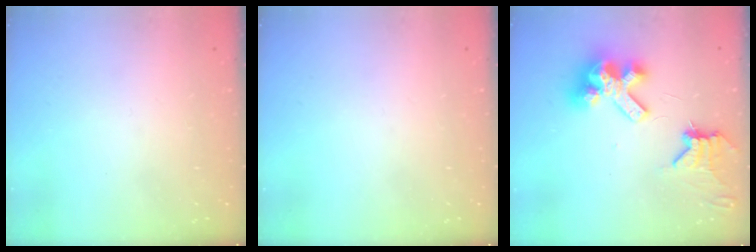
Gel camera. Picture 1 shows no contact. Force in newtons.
{"total": 0.0}
{"total": 12.7, "press": 12.6, "slide": 1.8}